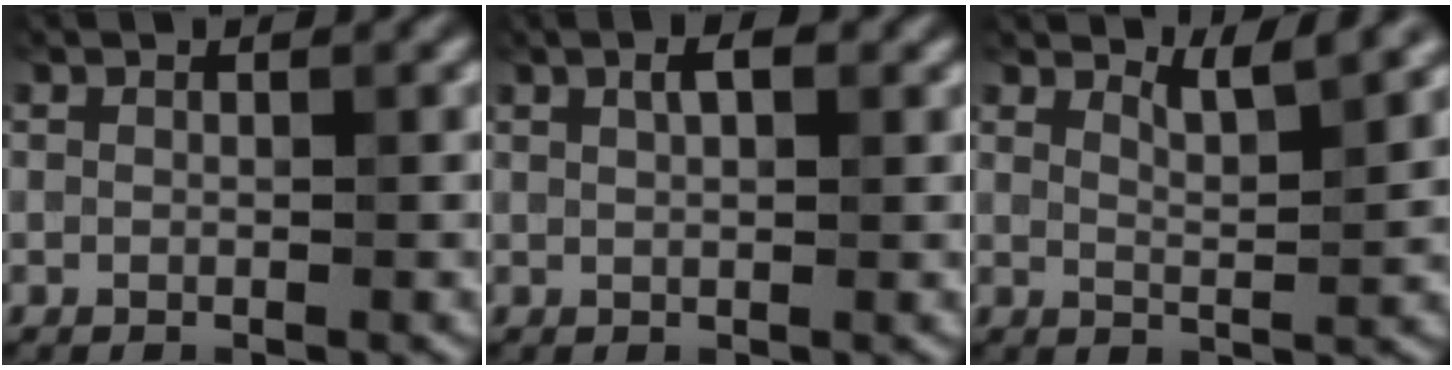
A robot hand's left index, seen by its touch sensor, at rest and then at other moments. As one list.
[{"total": 2.1, "force": [1.0, 0.8, 1.6], "torque": [-0.022, 0.001, 0.019]}, {"total": 2.7, "force": [2.3, 0.4, 1.3], "torque": [-0.015, -0.001, 0.037]}]